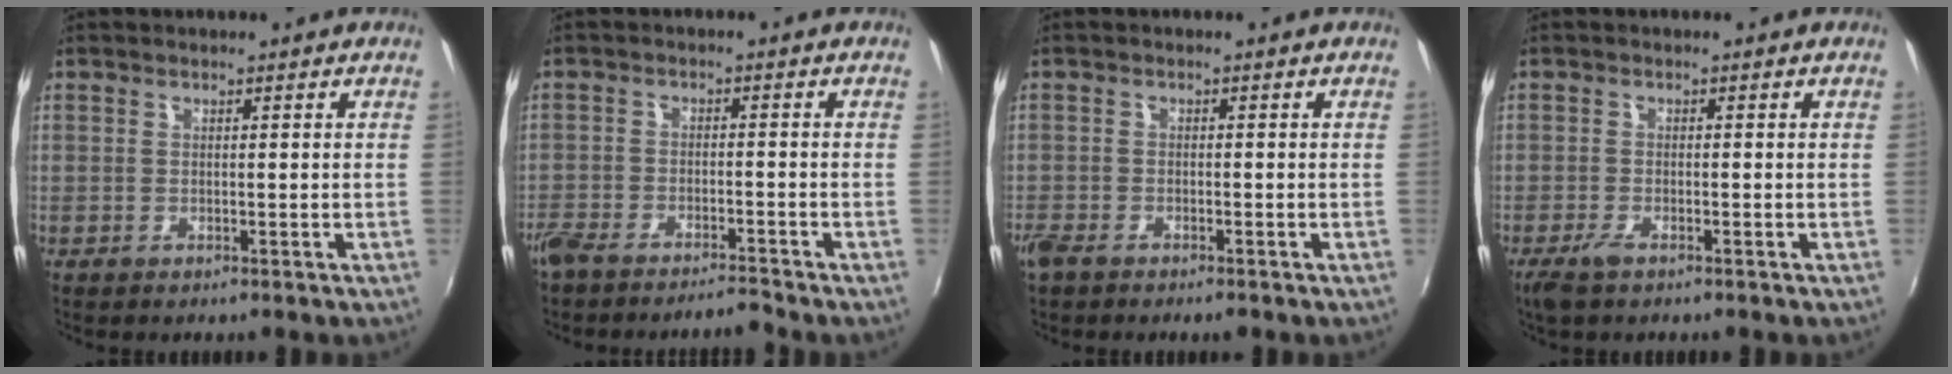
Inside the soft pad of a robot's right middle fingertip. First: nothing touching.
{"total": 6.5, "force": [-6.1, 1.0, 2.1], "torque": [-0.064, -0.009, -0.106]}
{"total": 3.9, "force": [-3.0, 1.4, 2.0], "torque": [-0.055, -0.012, -0.060]}
{"total": 2.8, "force": [-2.0, 0.8, 1.8], "torque": [-0.047, -0.006, -0.039]}